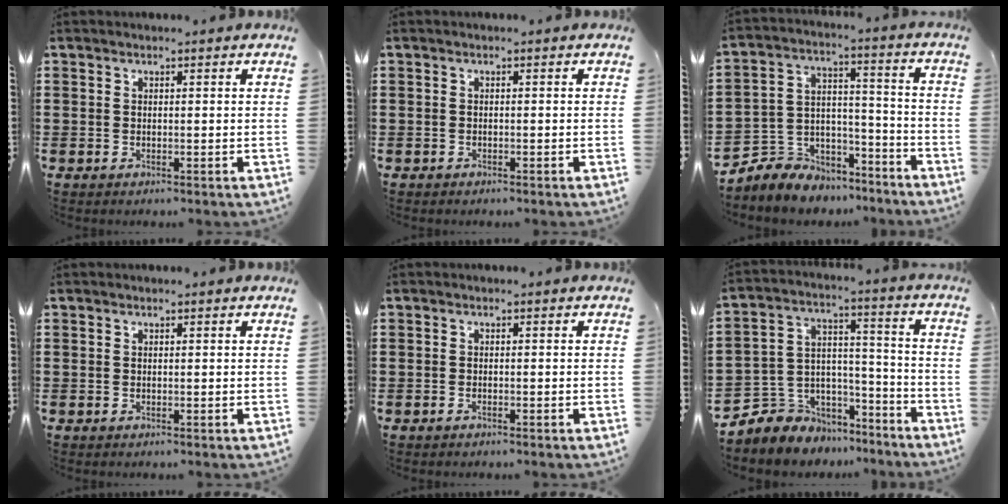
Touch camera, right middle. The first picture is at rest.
{"total": 0.6, "force": [-0.5, 0.3, 0.0], "torque": [0.000, 0.003, -0.012]}
{"total": 6.2, "force": [-5.5, 2.7, -0.8], "torque": [-0.004, 0.002, -0.112]}
{"total": 0.0}
{"total": 0.6, "force": [-0.6, 0.0, 0.2], "torque": [-0.006, -0.003, -0.011]}
{"total": 5.7, "force": [-3.9, 4.1, -0.9], "torque": [-0.012, -0.001, -0.077]}